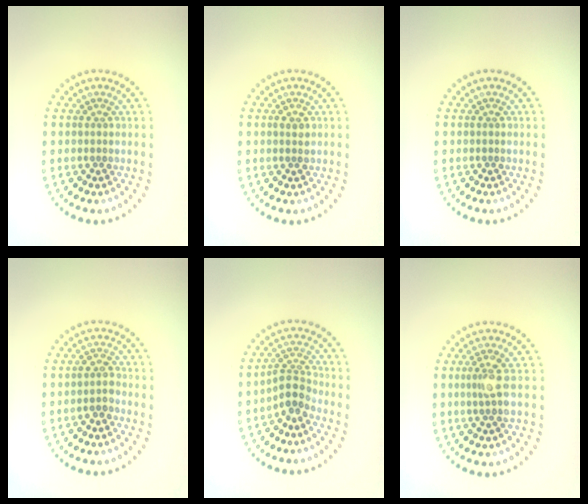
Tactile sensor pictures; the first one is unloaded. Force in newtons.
{"total": 1.0, "press": 0.9, "slide": 0.2}
{"total": 0.0}
{"total": 1.7, "press": 1.5, "slide": 0.8}
{"total": 2.6, "press": 1.7, "slide": 1.9}
{"total": 2.0, "press": 1.7, "slide": 1.1}